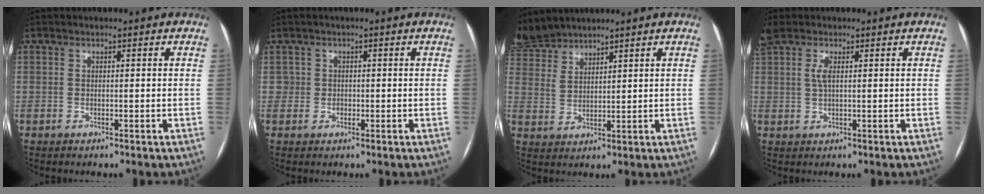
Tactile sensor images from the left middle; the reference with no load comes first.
{"total": 1.5, "force": [-0.1, 1.5, 0.0], "torque": [0.007, 0.005, -0.004]}
{"total": 6.1, "force": [6.0, 1.0, 0.3], "torque": [-0.018, 0.005, 0.133]}
{"total": 3.5, "force": [1.5, 1.3, 2.8], "torque": [-0.081, 0.013, 0.033]}